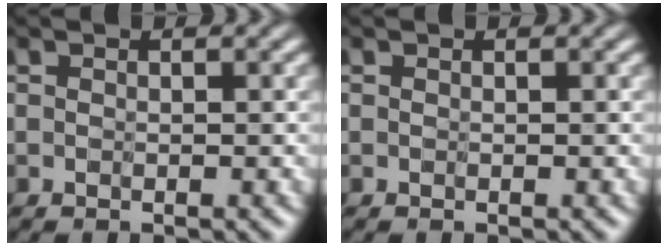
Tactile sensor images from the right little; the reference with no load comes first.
{"total": 0.0}